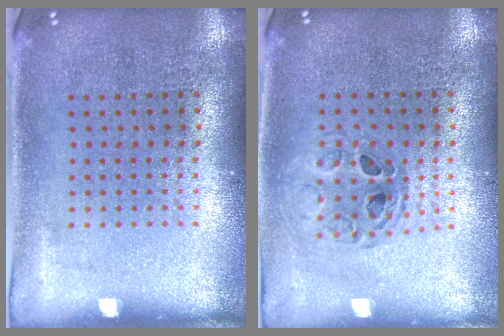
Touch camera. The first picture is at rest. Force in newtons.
{"total": 0.8, "press": 0.7, "slide": 0.1}